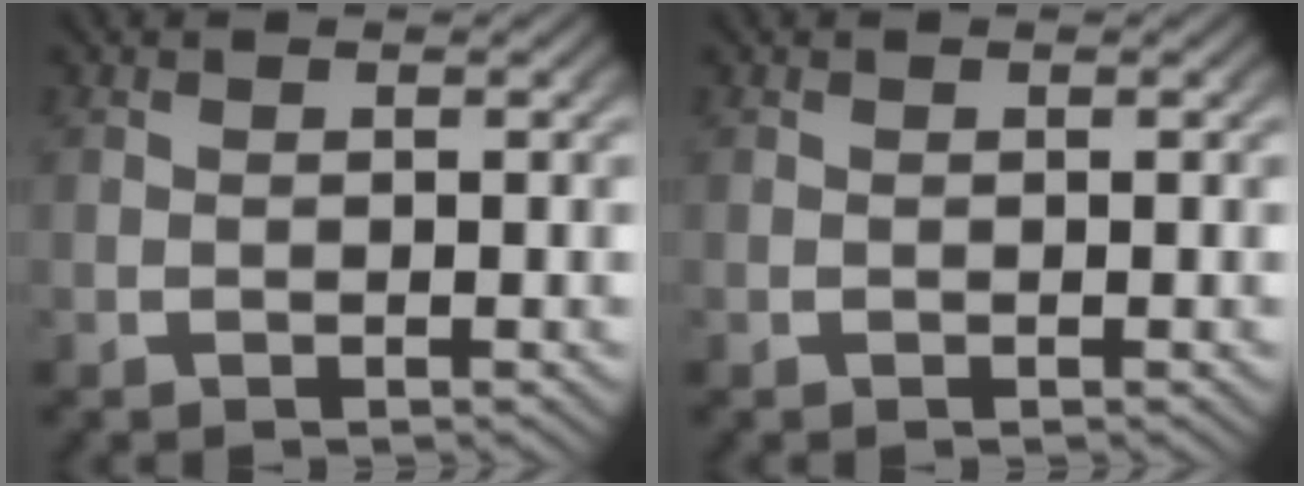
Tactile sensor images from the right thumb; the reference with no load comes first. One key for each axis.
{"total": 0.0}